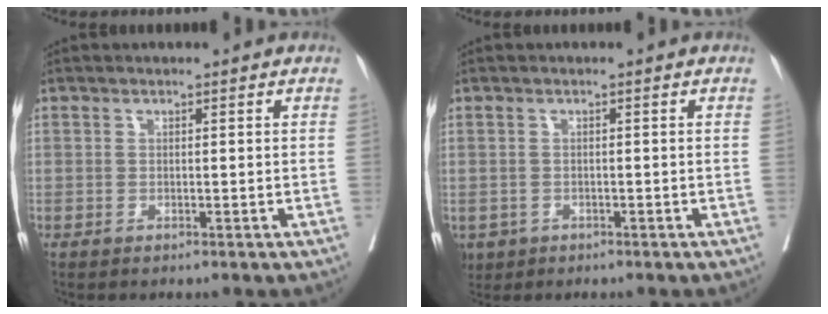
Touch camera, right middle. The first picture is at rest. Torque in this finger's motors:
{"motor_torque": [-0.01, 0.00, -0.02, 0.00]}